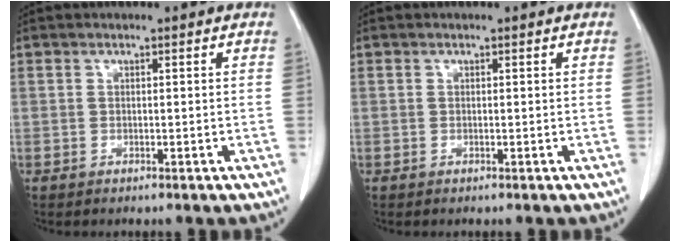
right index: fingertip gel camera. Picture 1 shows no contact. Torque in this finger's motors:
{"motor_torque": [0.04, -0.01, 0.01, 0.00]}